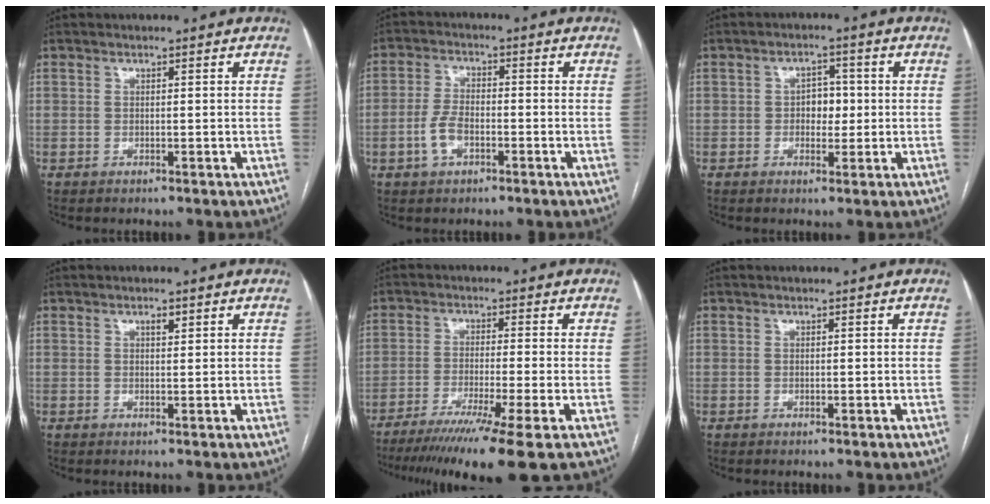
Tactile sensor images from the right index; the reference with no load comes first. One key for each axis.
{"total": 4.8, "fx": -1.9, "fy": 2.6, "fz": 3.6, "tx": -0.080, "ty": 0.008, "tz": -0.036}
{"total": 3.7, "fx": -0.1, "fy": 2.4, "fz": 2.8, "tx": -0.036, "ty": 0.009, "tz": -0.001}
{"total": 1.1, "fx": 0.6, "fy": 0.4, "fz": 0.9, "tx": -0.015, "ty": -0.001, "tz": 0.009}
{"total": 13.2, "fx": -9.4, "fy": -1.8, "fz": 9.2, "tx": -0.139, "ty": -0.041, "tz": -0.146}
{"total": 0.0}